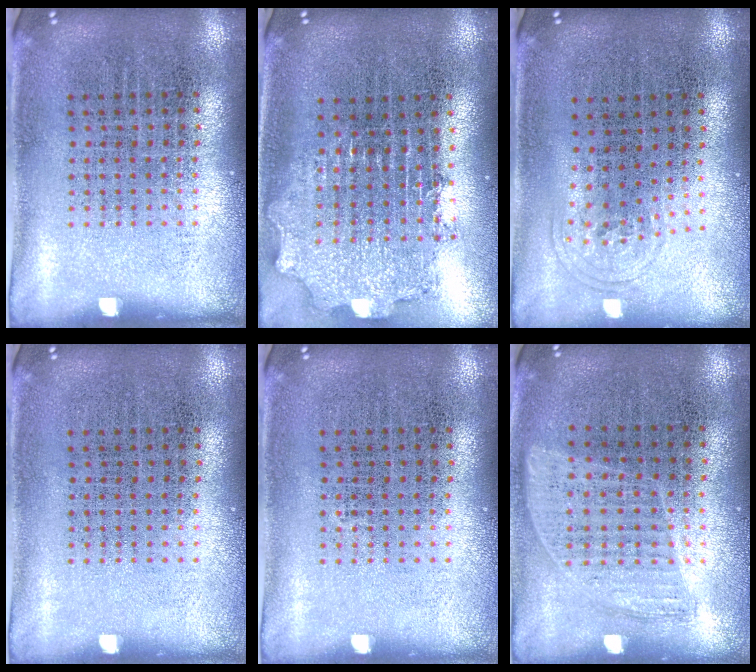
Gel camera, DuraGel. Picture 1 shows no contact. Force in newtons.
{"total": 2.0, "press": 1.6, "slide": 1.3}
{"total": 0.9, "press": 0.7, "slide": 0.6}
{"total": 0.0}
{"total": 0.0}
{"total": 0.9, "press": 0.8, "slide": 0.5}